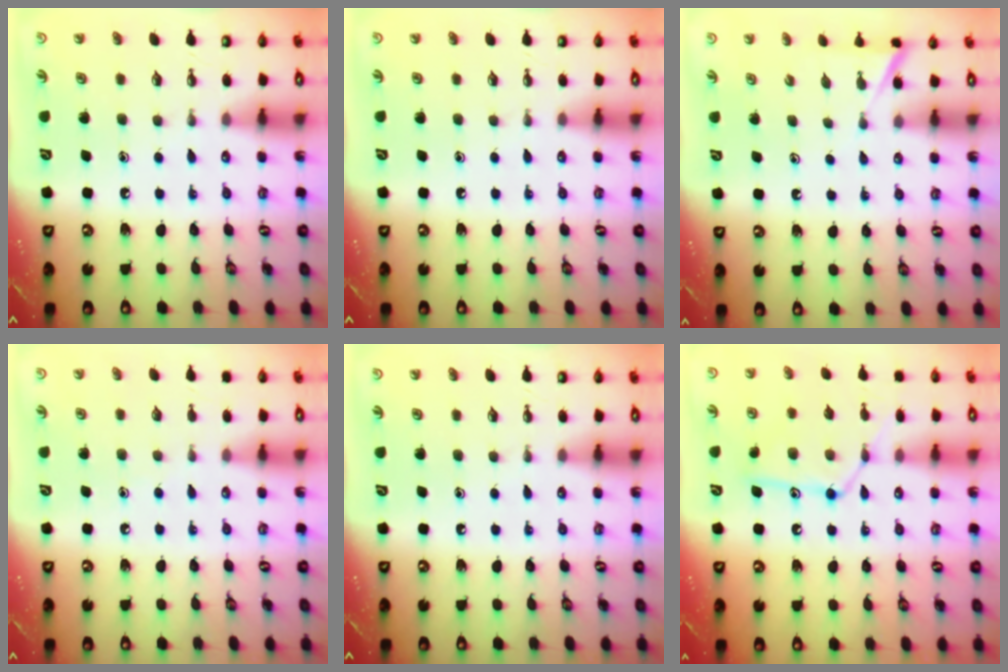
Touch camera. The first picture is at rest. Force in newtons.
{"total": 0.0}
{"total": 3.3, "press": 3.3, "slide": 0.4}
{"total": 3.1, "press": 3.1, "slide": 0.4}
{"total": 0.0}
{"total": 12.2, "press": 12.2, "slide": 0.8}